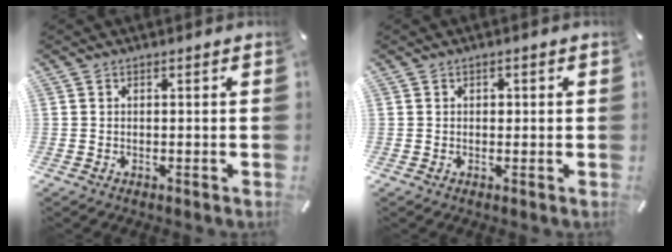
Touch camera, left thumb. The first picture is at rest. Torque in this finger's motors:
{"motor_torque": [-0.09, 0.30, -0.02, -0.08, -0.01]}